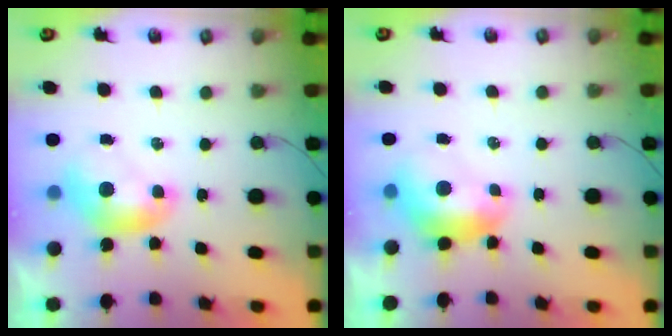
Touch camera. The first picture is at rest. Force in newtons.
{"total": 1.6, "press": 1.4, "slide": 0.7}